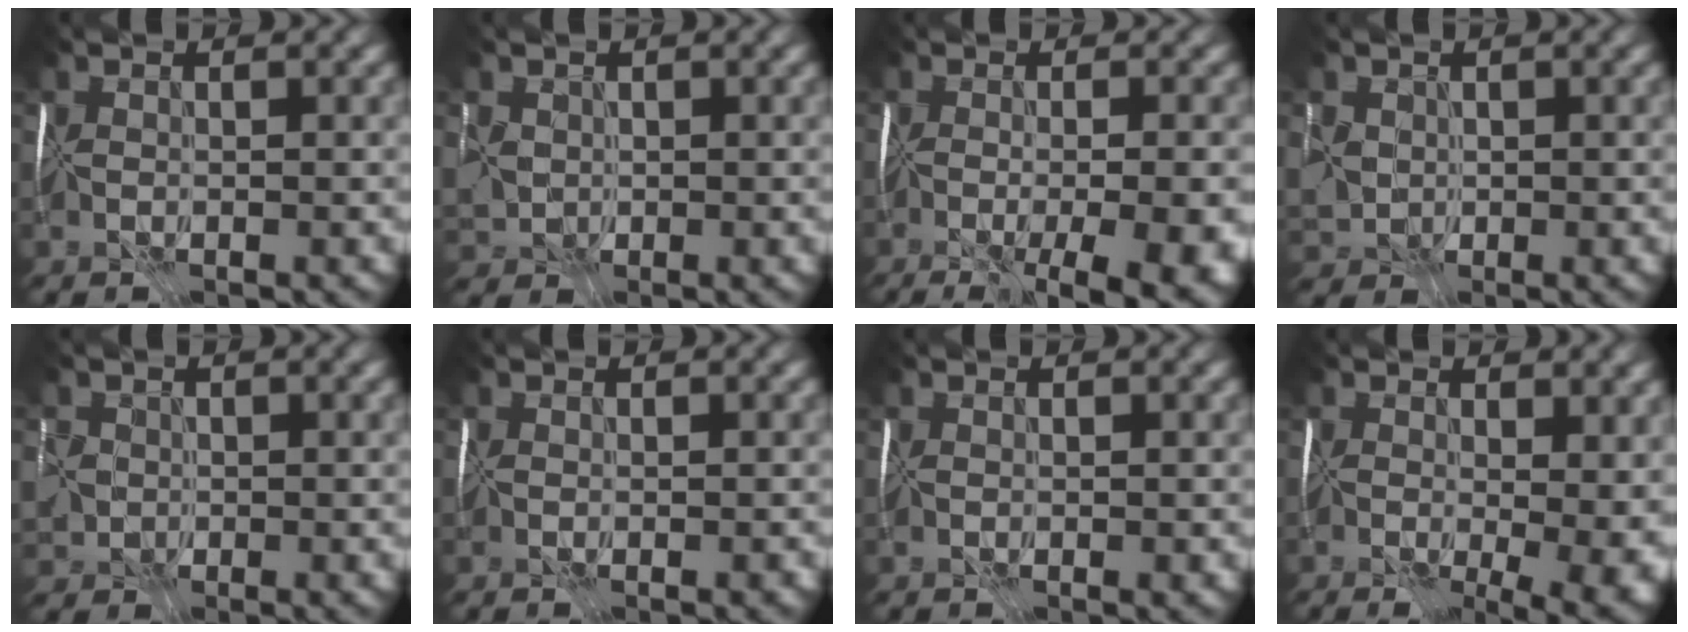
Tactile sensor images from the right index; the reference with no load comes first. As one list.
[{"total": 1.5, "force": [0.8, 1.2, 0.0], "torque": [-0.001, -0.001, 0.020]}, {"total": 11.6, "force": [-5.3, 3.8, 9.7], "torque": [-0.122, -0.025, -0.040]}, {"total": 1.9, "force": [0.8, 1.7, 0.2], "torque": [-0.007, 0.001, 0.020]}, {"total": 1.3, "force": [0.0, 1.3, -0.5], "torque": [0.019, 0.000, 0.007]}, {"total": 0.9, "force": [-0.5, 0.3, 0.7], "torque": [-0.003, 0.001, -0.007]}, {"total": 1.0, "force": [-0.3, 0.4, 0.8], "torque": [-0.011, -0.001, -0.003]}, {"total": 10.3, "force": [-0.7, 5.3, 8.8], "torque": [-0.096, -0.021, 0.015]}]